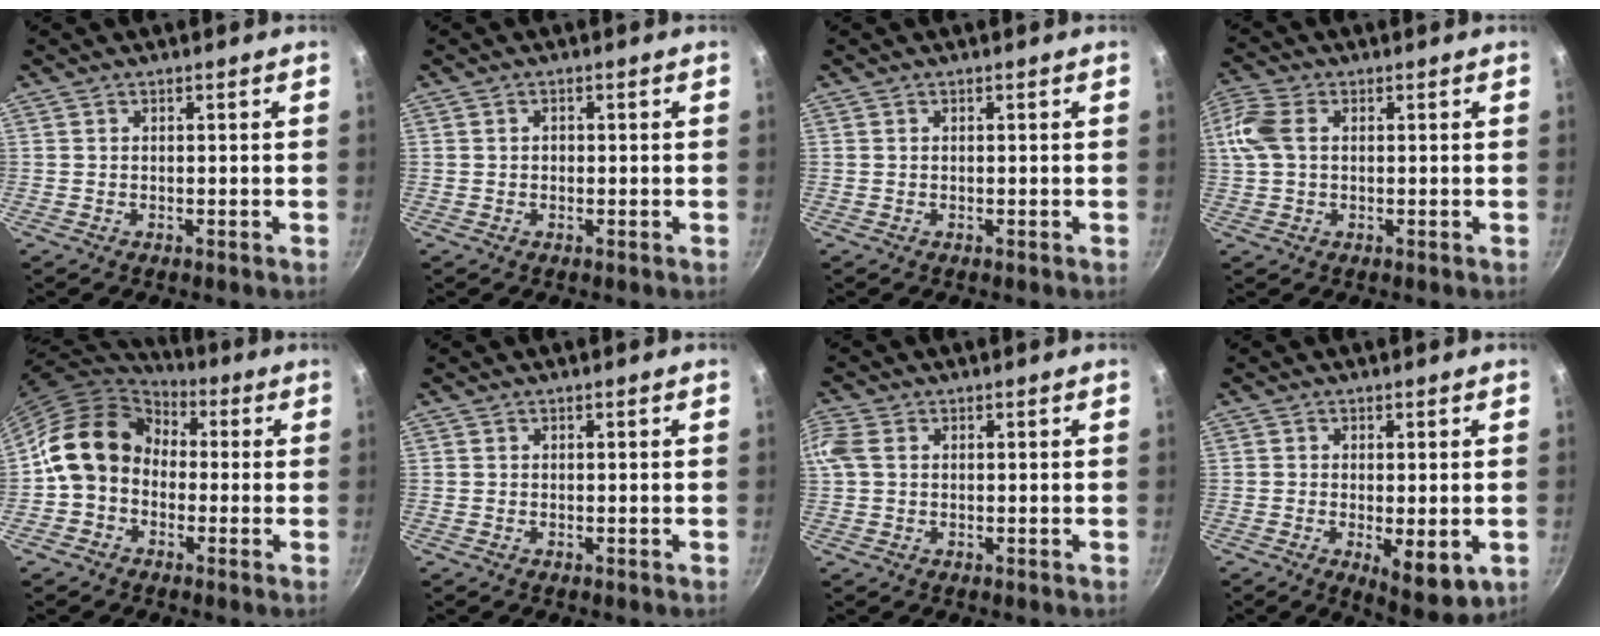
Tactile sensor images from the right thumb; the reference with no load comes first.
{"total": 1.0, "force": [0.1, 0.8, 0.6], "torque": [-0.009, 0.004, 0.000]}
{"total": 0.0}
{"total": 6.7, "force": [1.2, 4.3, 5.0], "torque": [-0.134, 0.018, 0.023]}
{"total": 13.9, "force": [-1.3, 11.0, 8.4], "torque": [-0.143, 0.040, -0.039]}
{"total": 0.0}
{"total": 4.3, "force": [1.0, 2.9, 3.0], "torque": [-0.096, 0.018, 0.022]}
{"total": 7.8, "force": [-2.1, 2.8, 7.0], "torque": [-0.098, -0.020, -0.025]}